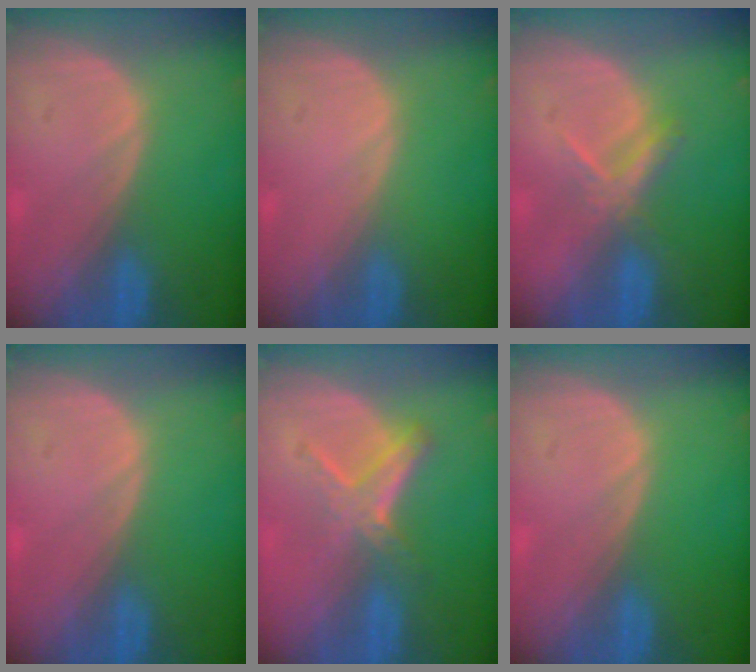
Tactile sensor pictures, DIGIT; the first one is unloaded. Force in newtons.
{"total": 0.0}
{"total": 3.7, "press": 3.6, "slide": 0.9}
{"total": 0.0}
{"total": 4.8, "press": 4.7, "slide": 1.2}
{"total": 0.0}